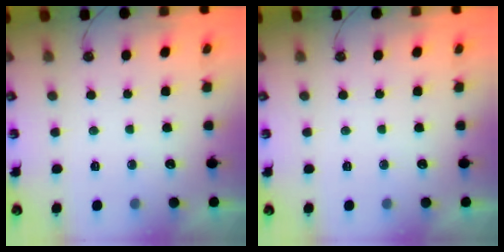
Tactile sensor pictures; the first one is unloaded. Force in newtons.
{"total": 0.0}